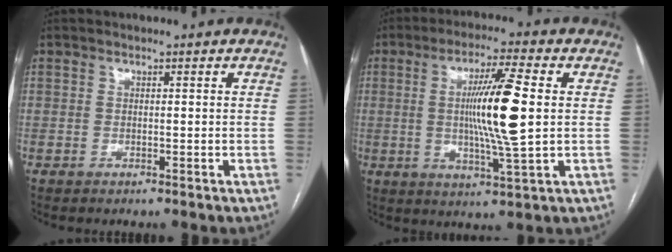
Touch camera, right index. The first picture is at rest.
{"total": 11.9, "force": [1.0, -0.1, 11.9], "torque": [-0.215, -0.006, 0.018]}